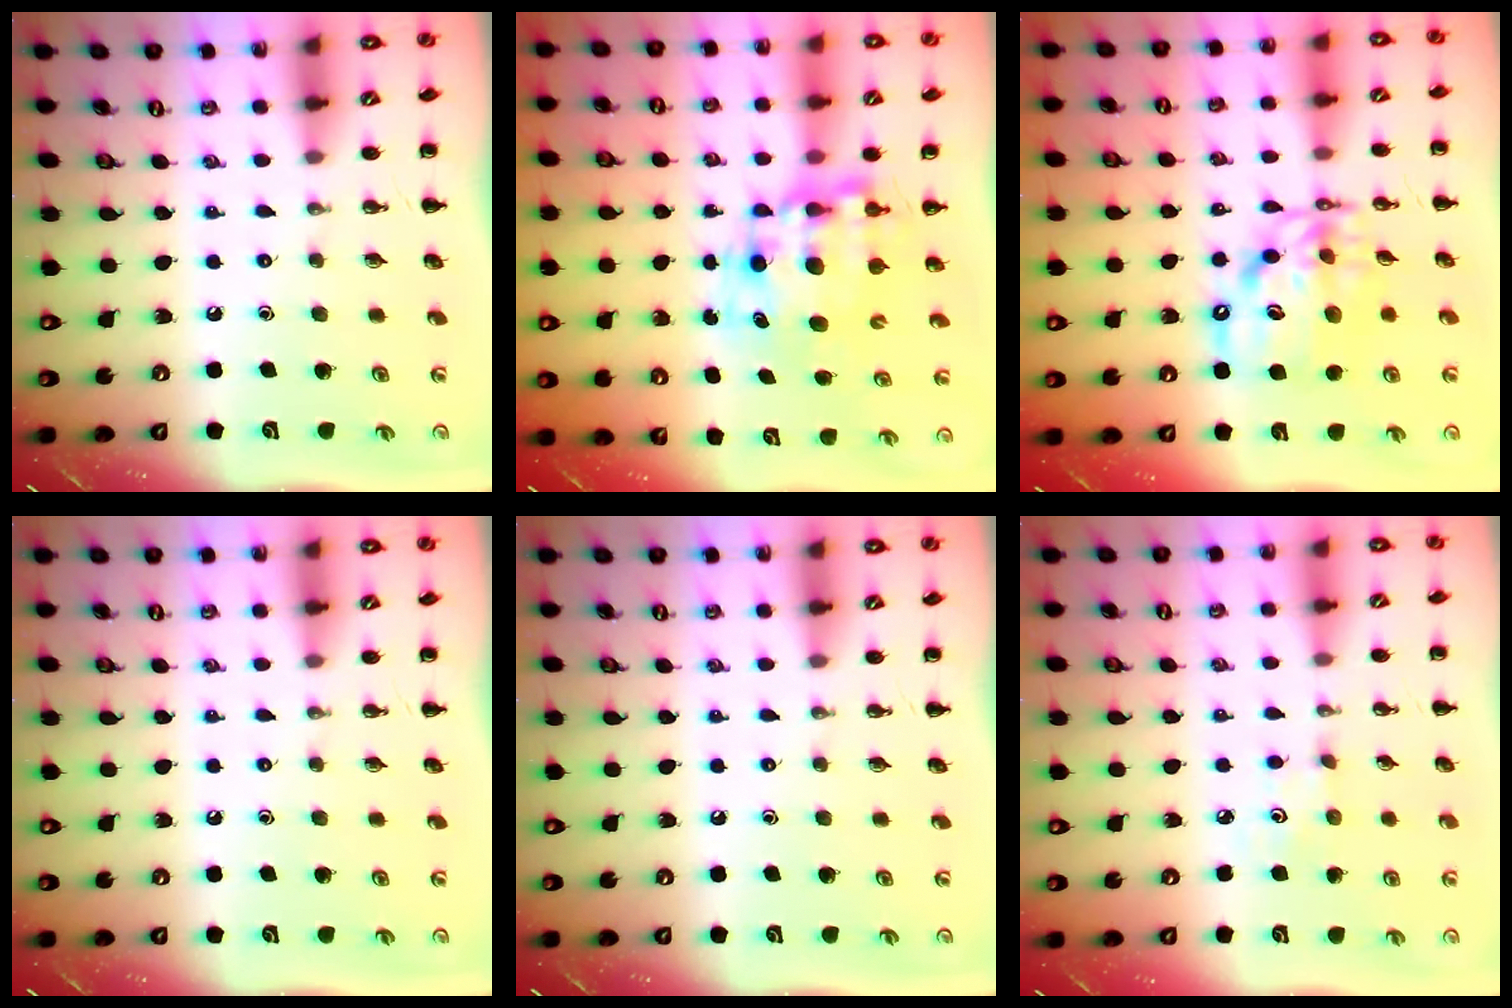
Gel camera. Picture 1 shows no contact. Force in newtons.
{"total": 9.6, "press": 9.1, "slide": 3.0}
{"total": 12.5, "press": 12.0, "slide": 3.4}
{"total": 0.0}
{"total": 0.0}
{"total": 3.1, "press": 2.9, "slide": 0.9}